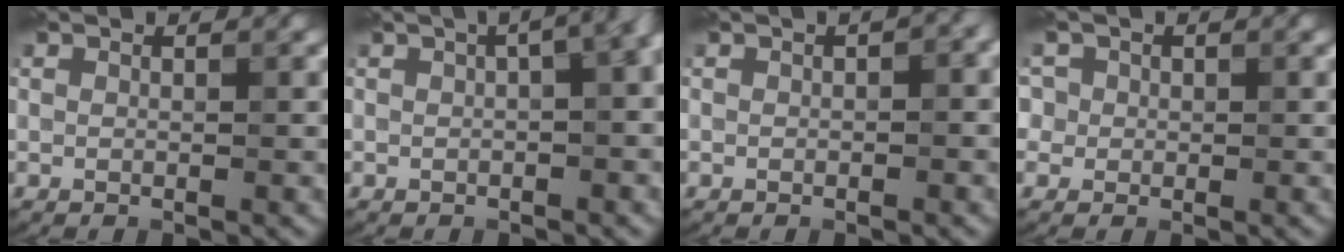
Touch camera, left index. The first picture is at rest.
{"total": 10.7, "force": [2.0, 5.4, 9.0], "torque": [-0.039, 0.051, -0.012]}
{"total": 2.3, "force": [0.3, 1.0, 2.1], "torque": [-0.018, 0.004, 0.005]}
{"total": 3.3, "force": [1.2, 2.8, 1.1], "torque": [-0.009, 0.017, 0.003]}